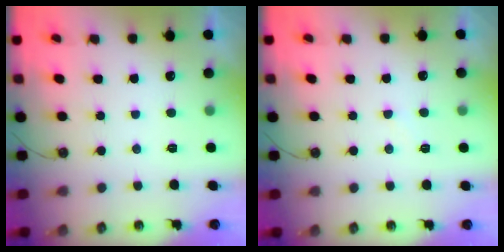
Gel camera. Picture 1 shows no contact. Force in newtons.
{"total": 5.1, "press": 5.1, "slide": 0.7}